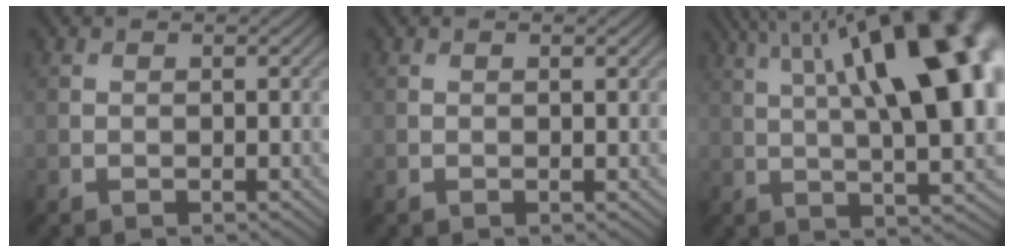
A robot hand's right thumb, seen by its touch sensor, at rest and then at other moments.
{"total": 0.7, "force": [0.3, 0.1, 0.6], "torque": [-0.008, -0.001, 0.004]}
{"total": 19.4, "force": [5.7, 6.8, 17.3], "torque": [-0.238, 0.048, 0.080]}